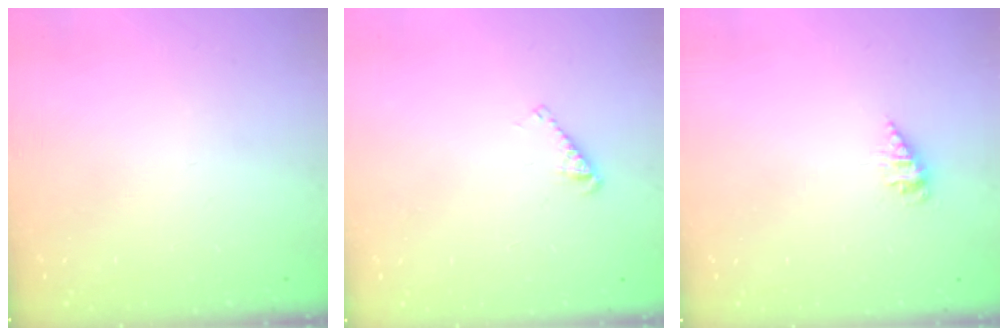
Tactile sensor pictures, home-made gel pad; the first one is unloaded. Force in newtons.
{"total": 3.7, "press": 3.6, "slide": 0.5}
{"total": 2.1, "press": 2.1, "slide": 0.2}